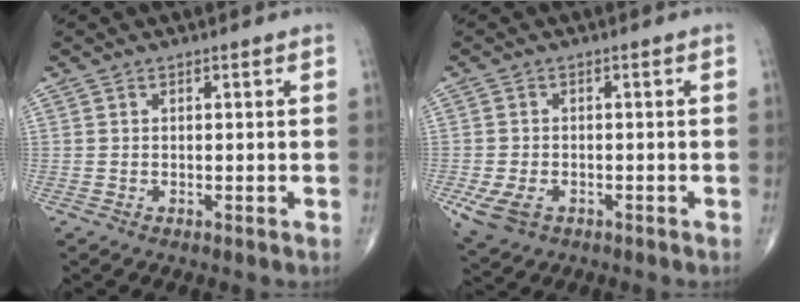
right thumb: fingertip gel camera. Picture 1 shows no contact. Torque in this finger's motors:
{"motor_torque": [2.56, 1.70, 0.55, -0.71, 0.06]}